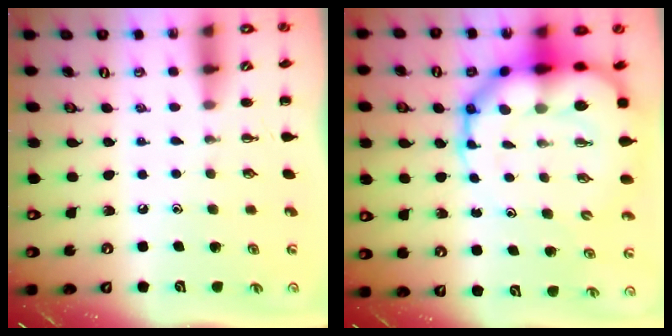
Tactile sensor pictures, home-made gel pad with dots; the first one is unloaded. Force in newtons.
{"total": 19.4, "press": 18.7, "slide": 5.1}